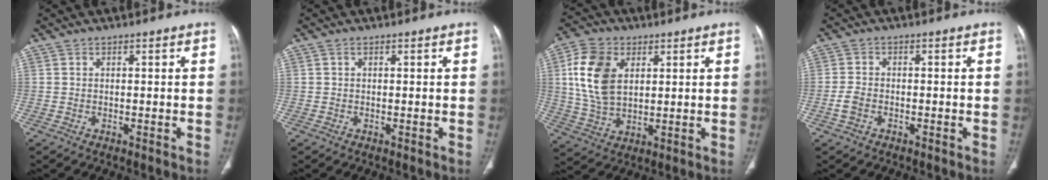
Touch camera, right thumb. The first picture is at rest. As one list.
[{"total": 0.0}, {"total": 12.7, "force": [3.4, 8.2, 9.0], "torque": [-0.168, -0.003, 0.066]}, {"total": 2.7, "force": [-1.2, 1.8, 1.7], "torque": [-0.040, 0.008, -0.023]}]